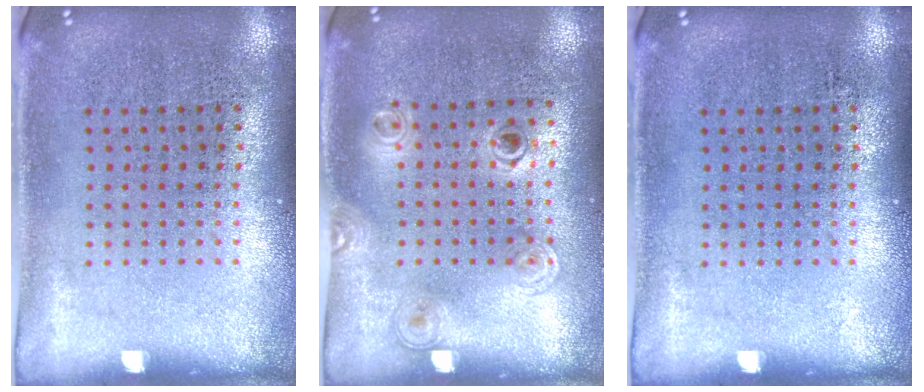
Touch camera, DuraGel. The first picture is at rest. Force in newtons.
{"total": 1.2, "press": 1.0, "slide": 0.6}
{"total": 0.0}